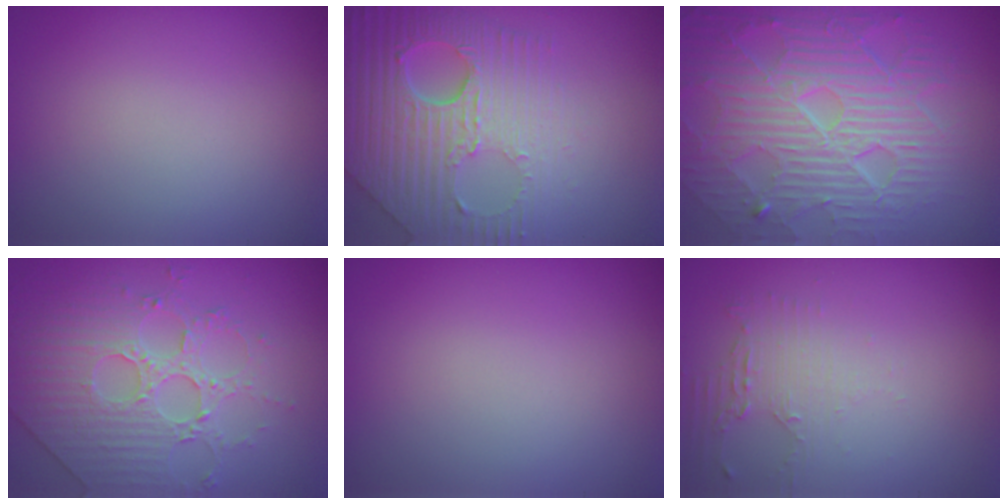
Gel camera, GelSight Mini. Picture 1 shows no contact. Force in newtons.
{"total": 8.7, "press": 6.0, "slide": 6.3}
{"total": 10.4, "press": 6.7, "slide": 8.0}
{"total": 4.4, "press": 4.2, "slide": 1.4}
{"total": 0.0}
{"total": 2.1, "press": 1.6, "slide": 1.4}